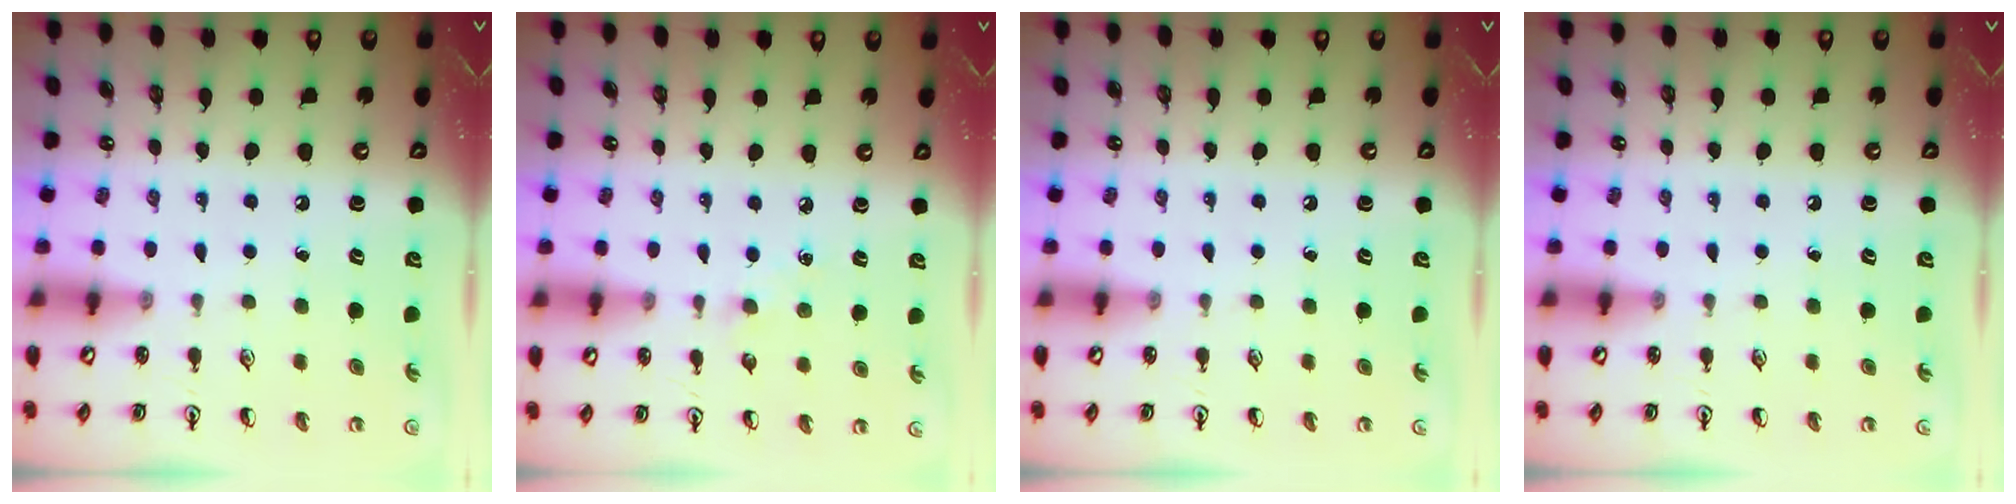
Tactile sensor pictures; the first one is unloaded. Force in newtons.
{"total": 3.8, "press": 3.7, "slide": 0.6}
{"total": 0.0}
{"total": 0.0}